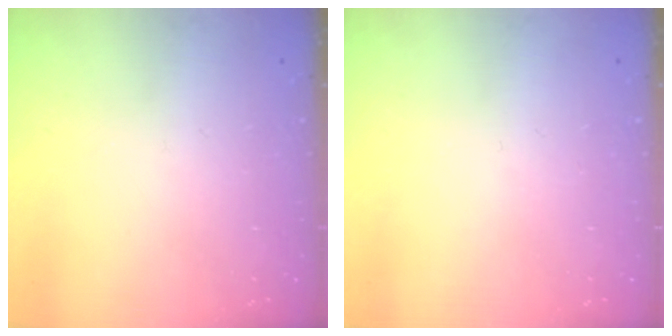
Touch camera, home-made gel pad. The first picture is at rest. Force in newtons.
{"total": 0.0}